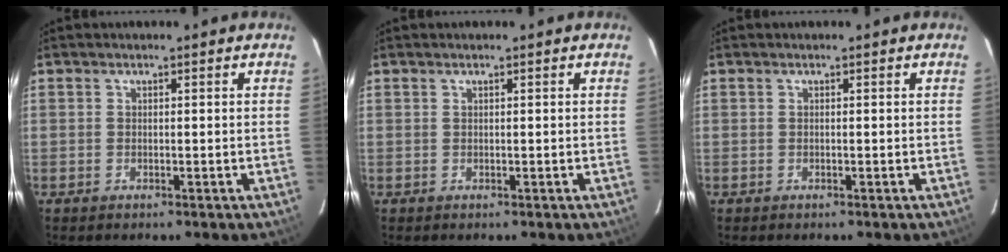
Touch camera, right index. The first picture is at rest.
{"total": 0.0}
{"total": 0.0}